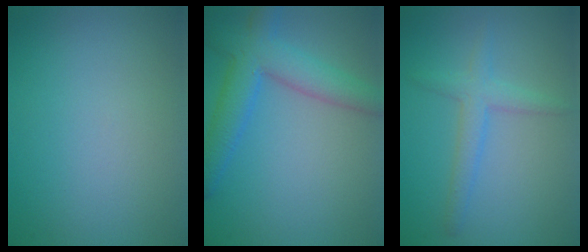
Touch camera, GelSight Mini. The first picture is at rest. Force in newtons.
{"total": 5.6, "press": 5.6, "slide": 0.3}
{"total": 2.4, "press": 2.4, "slide": 0.2}